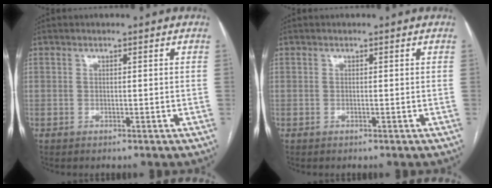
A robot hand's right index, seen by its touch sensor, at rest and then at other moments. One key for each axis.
{"total": 0.0}